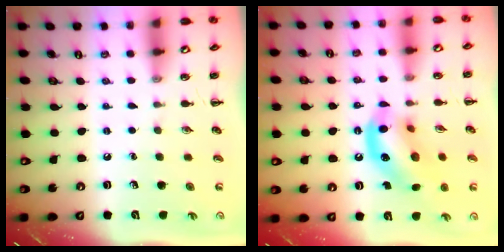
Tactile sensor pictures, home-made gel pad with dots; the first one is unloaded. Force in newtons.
{"total": 14.0, "press": 13.7, "slide": 3.1}